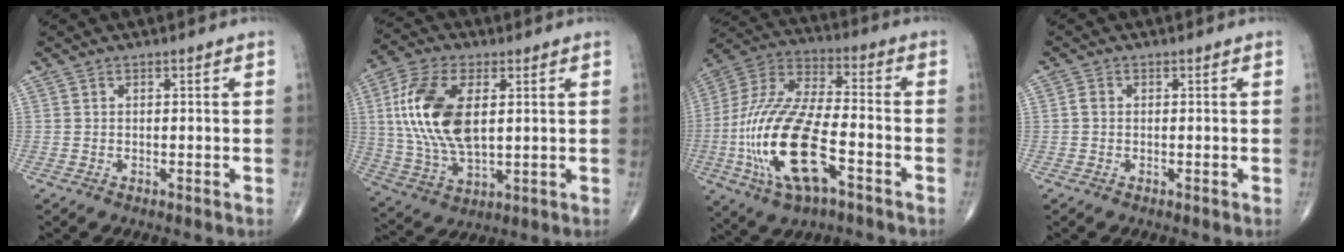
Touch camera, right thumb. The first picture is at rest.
{"total": 16.6, "force": [3.1, 8.5, 13.9], "torque": [-0.284, -0.004, 0.061]}
{"total": 22.5, "force": [-6.9, 9.2, 19.4], "torque": [-0.423, 0.023, -0.121]}
{"total": 1.1, "force": [-0.1, 0.8, 0.7], "torque": [-0.011, 0.001, -0.004]}